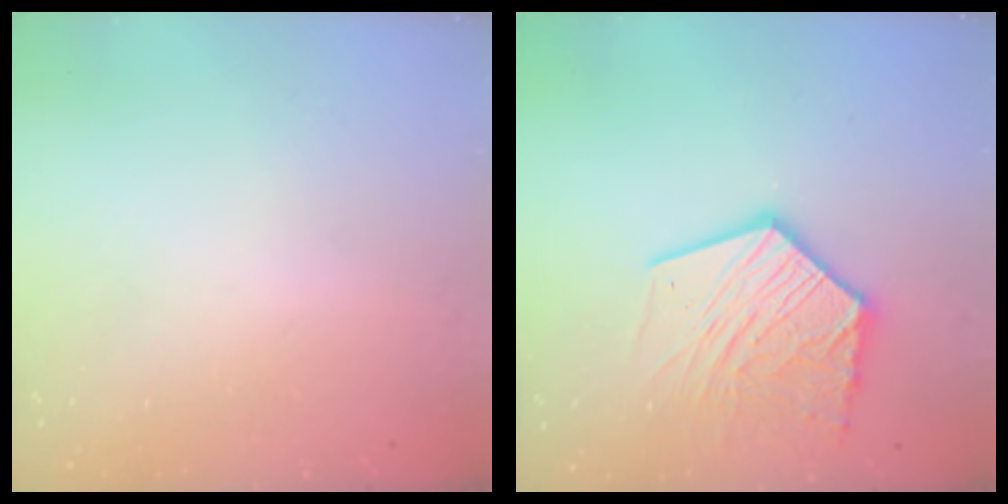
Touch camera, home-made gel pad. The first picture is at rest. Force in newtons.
{"total": 17.9, "press": 17.8, "slide": 1.7}